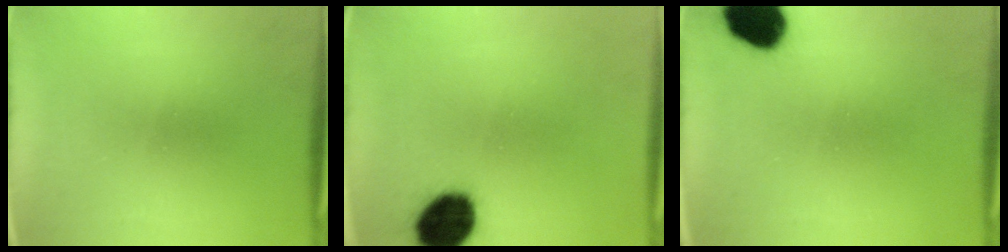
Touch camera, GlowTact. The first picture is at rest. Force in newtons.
{"total": 11.9}
{"total": 11.4}